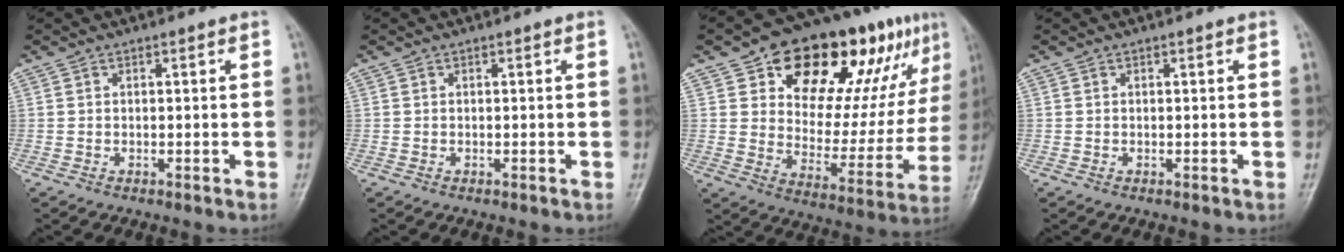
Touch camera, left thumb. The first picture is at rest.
{"total": 0.0}
{"total": 26.3, "force": [13.7, 13.3, 18.2], "torque": [-0.207, -0.016, 0.214]}
{"total": 0.0}